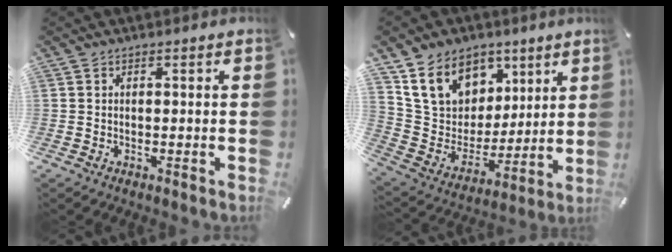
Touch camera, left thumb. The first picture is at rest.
{"total": 15.1, "force": [8.1, 11.8, 4.8], "torque": [-0.099, -0.043, 0.164]}